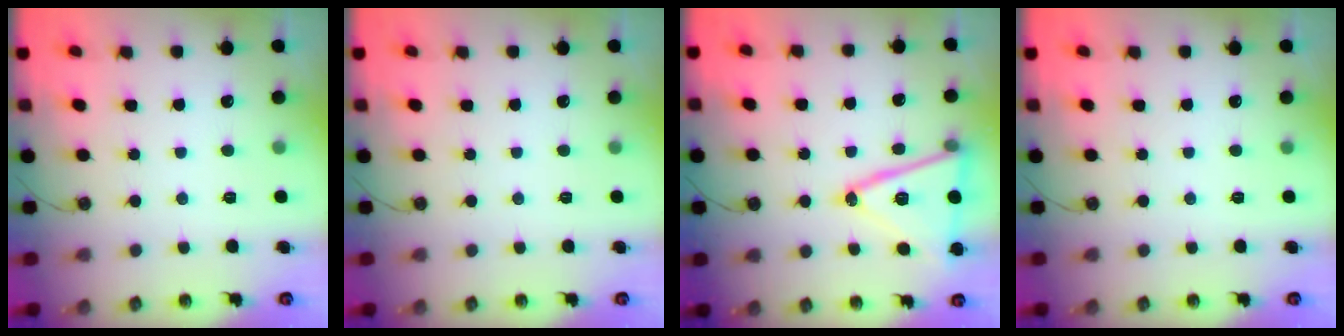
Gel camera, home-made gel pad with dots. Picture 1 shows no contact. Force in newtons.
{"total": 0.0}
{"total": 18.6, "press": 18.2, "slide": 3.5}
{"total": 0.0}